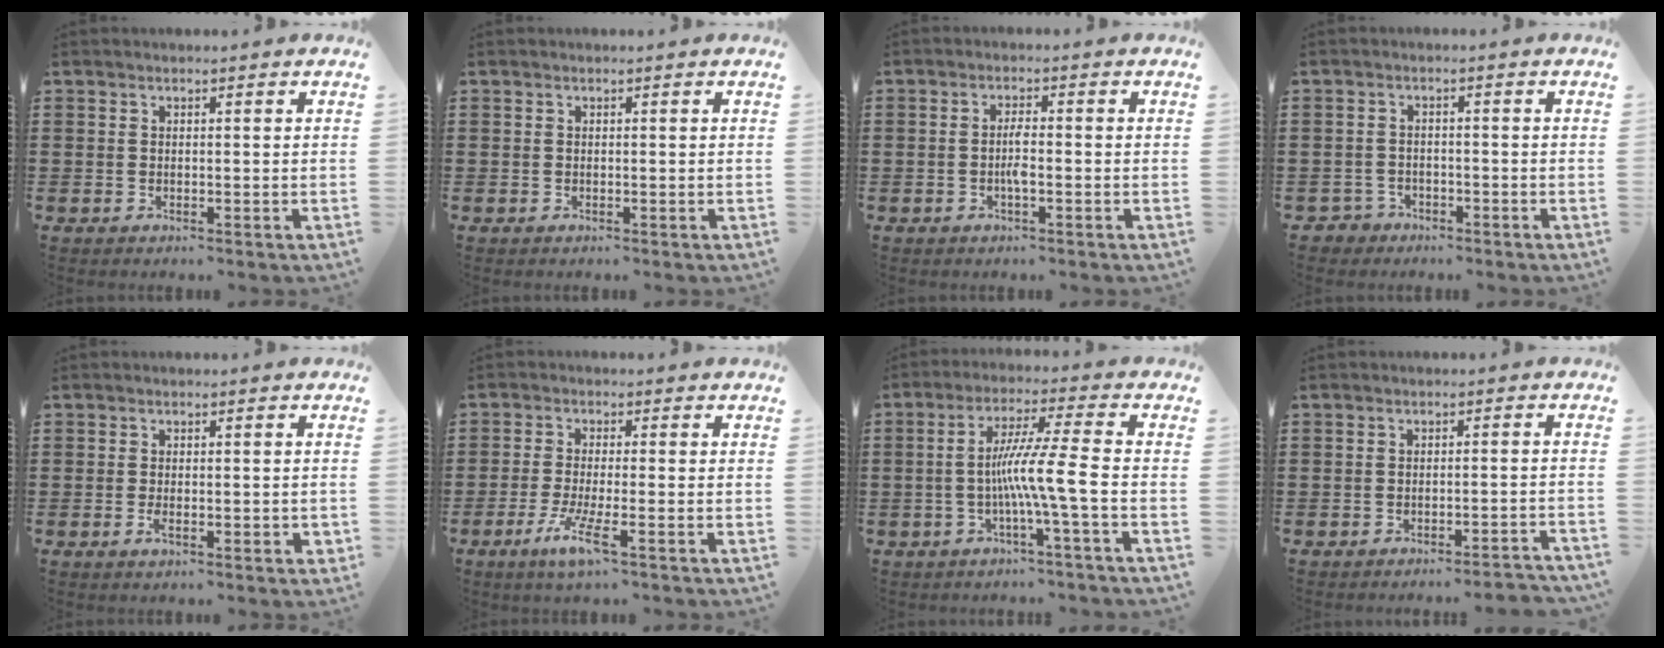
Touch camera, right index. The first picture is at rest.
{"total": 0.0}
{"total": 2.7, "force": [-0.7, 0.6, 2.5], "torque": [-0.055, 0.001, -0.016]}
{"total": 2.0, "force": [-1.7, 1.1, 0.0], "torque": [-0.008, 0.002, -0.039]}
{"total": 2.0, "force": [-0.7, 0.7, 1.7], "torque": [-0.032, 0.000, -0.013]}
{"total": 5.6, "force": [-2.8, 0.4, 4.8], "torque": [-0.106, -0.016, -0.054]}
{"total": 8.6, "force": [-2.0, -0.5, 8.3], "torque": [-0.153, -0.006, -0.044]}
{"total": 2.4, "force": [-2.2, -0.3, 0.7], "torque": [-0.014, -0.002, -0.047]}